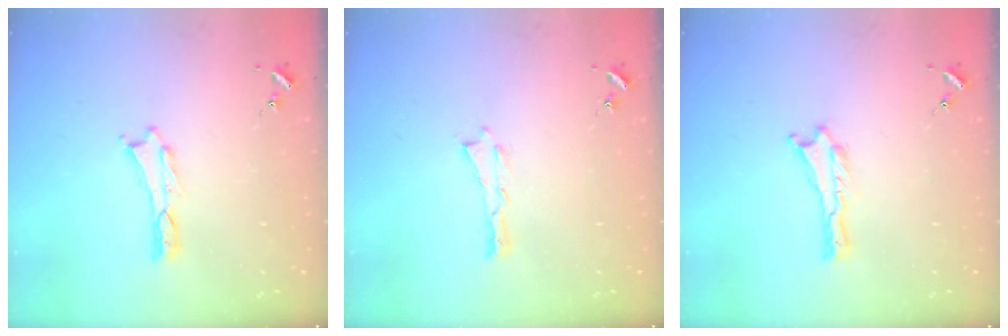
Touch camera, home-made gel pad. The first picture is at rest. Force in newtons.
{"total": 0.0}
{"total": 0.0}